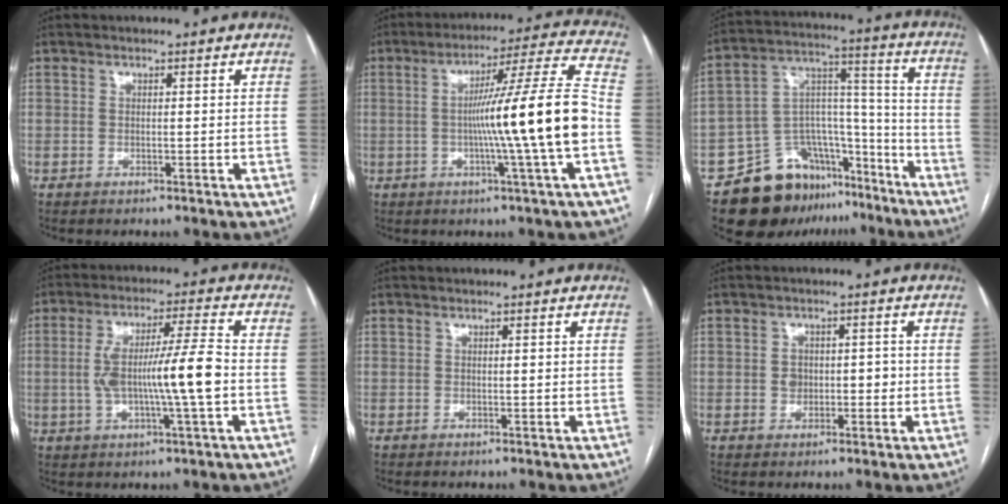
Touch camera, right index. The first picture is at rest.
{"total": 15.9, "force": [-2.5, -2.2, 15.6], "torque": [-0.239, 0.001, -0.046]}
{"total": 17.3, "force": [-12.2, 10.4, 6.4], "torque": [-0.089, 0.077, -0.192]}
{"total": 11.4, "force": [-1.2, 0.2, 11.3], "torque": [-0.209, 0.011, -0.023]}
{"total": 0.8, "force": [0.1, 0.3, 0.8], "torque": [-0.012, 0.001, 0.003]}
{"total": 3.6, "force": [-0.2, 2.7, 2.4], "torque": [-0.032, 0.016, 0.002]}